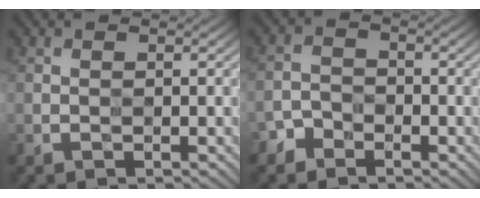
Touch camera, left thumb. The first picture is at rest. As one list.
[{"total": 3.0, "force": [-2.5, 1.6, -0.2], "torque": [0.013, -0.001, -0.056]}]